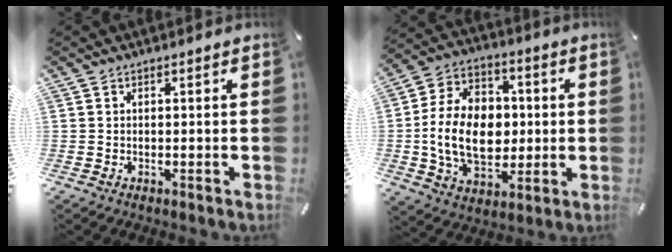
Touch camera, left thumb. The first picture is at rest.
{"total": 17.2, "force": [-1.3, 12.6, 11.7], "torque": [-0.244, 0.016, -0.022]}